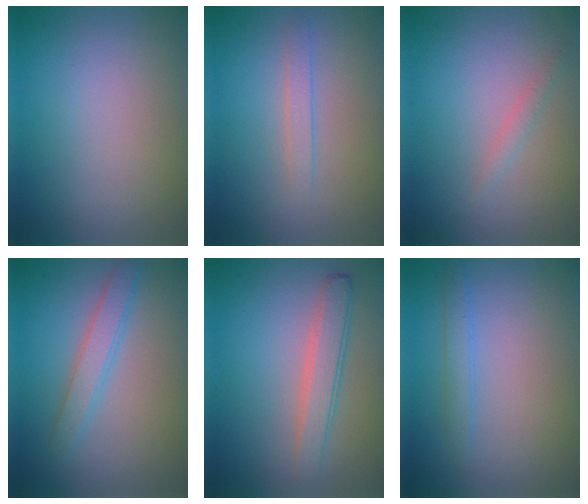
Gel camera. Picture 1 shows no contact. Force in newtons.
{"total": 1.3, "press": 1.3, "slide": 0.1}
{"total": 1.0, "press": 1.0, "slide": 0.0}
{"total": 2.5, "press": 2.5, "slide": 0.2}
{"total": 3.0, "press": 3.0, "slide": 0.1}
{"total": 1.5, "press": 1.5, "slide": 0.1}